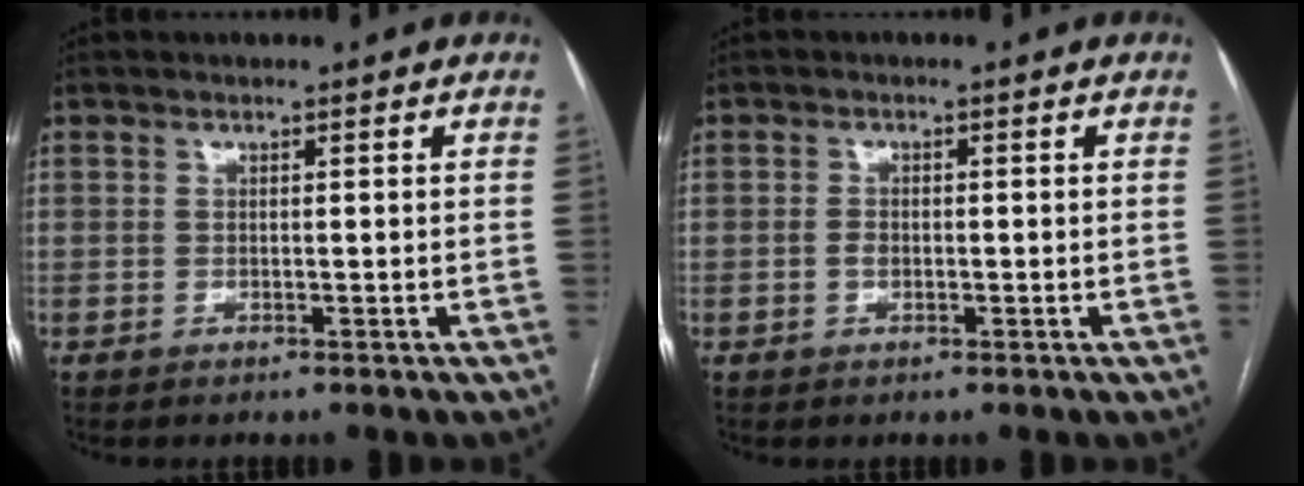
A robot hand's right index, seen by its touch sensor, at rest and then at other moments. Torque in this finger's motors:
{"motor_torque": [-0.02, -0.03, 0.01, 0.00]}